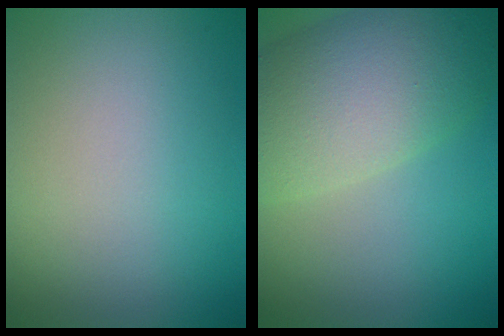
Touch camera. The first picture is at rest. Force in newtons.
{"total": 8.9, "press": 8.9, "slide": 0.3}